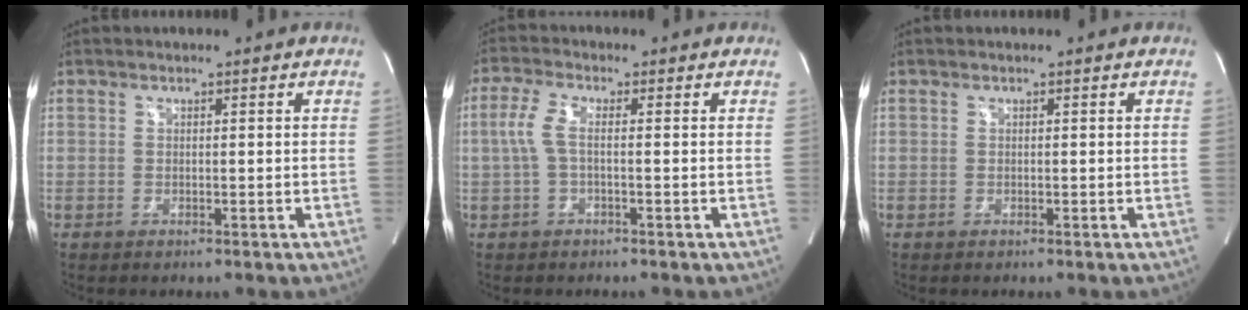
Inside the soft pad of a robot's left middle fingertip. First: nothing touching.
{"total": 3.6, "force": [-0.2, 0.9, 3.5], "torque": [-0.085, 0.012, -0.004]}
{"total": 0.0}